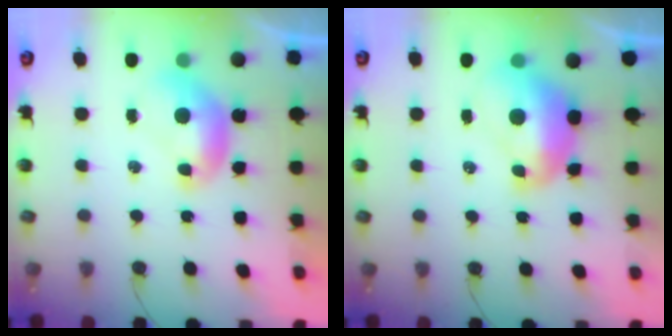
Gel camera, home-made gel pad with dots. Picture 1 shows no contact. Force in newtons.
{"total": 2.5, "press": 2.4, "slide": 0.8}